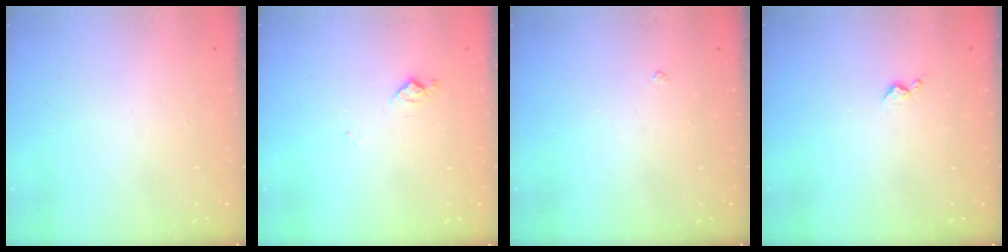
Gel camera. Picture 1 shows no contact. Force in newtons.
{"total": 6.7, "press": 6.6, "slide": 0.8}
{"total": 2.9, "press": 2.8, "slide": 0.5}
{"total": 3.5, "press": 3.5, "slide": 0.6}